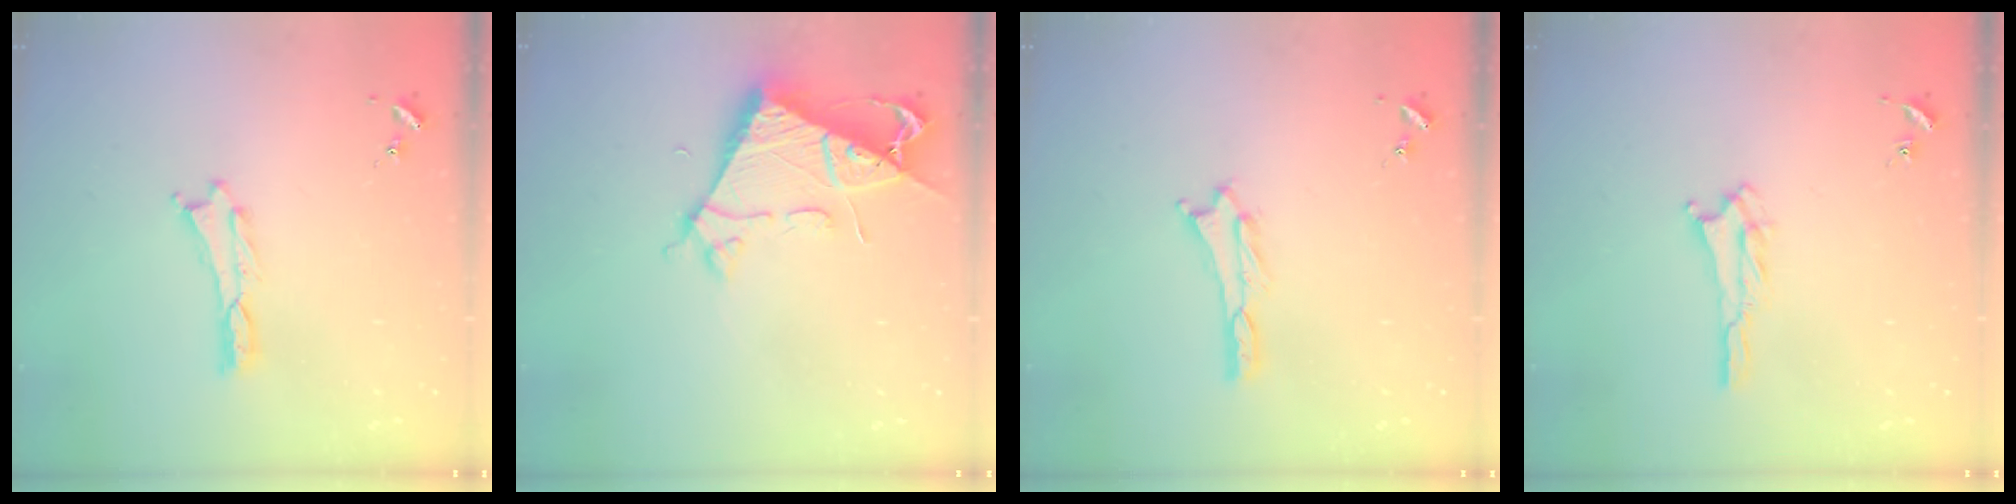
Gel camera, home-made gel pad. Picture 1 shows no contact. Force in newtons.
{"total": 7.1, "press": 7.0, "slide": 0.8}
{"total": 1.0, "press": 1.0, "slide": 0.1}
{"total": 1.8, "press": 1.8, "slide": 0.2}